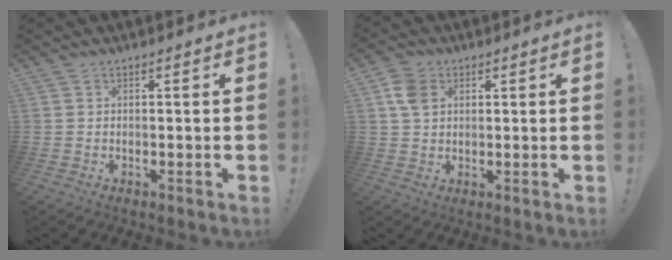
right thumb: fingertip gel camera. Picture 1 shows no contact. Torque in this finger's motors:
{"motor_torque": [0.04, 0.07, 0.13, 0.04, 0.02]}